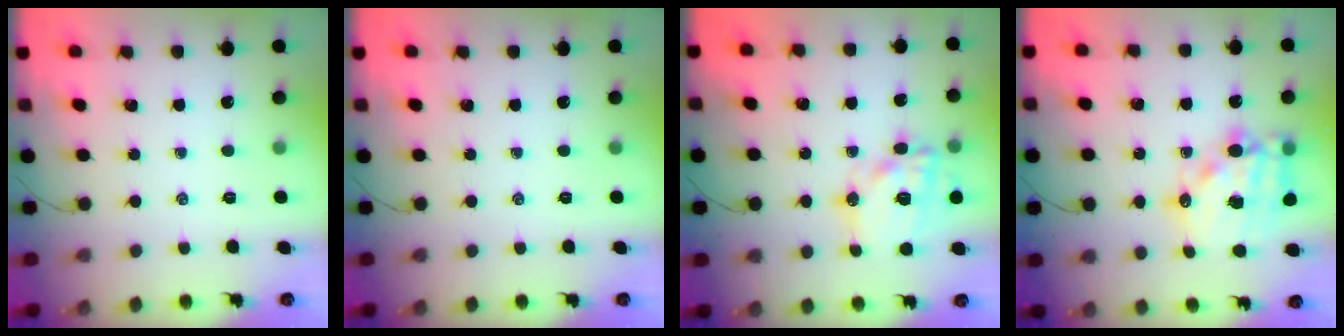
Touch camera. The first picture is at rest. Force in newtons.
{"total": 0.0}
{"total": 17.4, "press": 17.1, "slide": 3.1}
{"total": 16.5, "press": 16.2, "slide": 3.4}